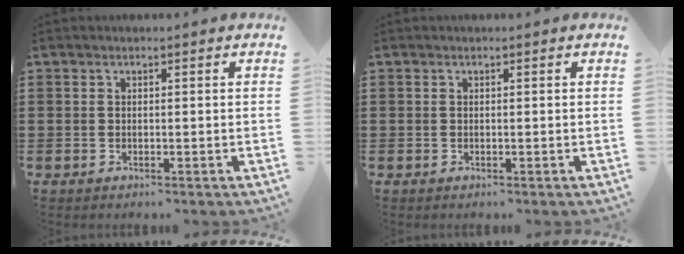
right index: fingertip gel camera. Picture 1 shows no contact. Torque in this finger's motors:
{"motor_torque": [0.29, 0.22, 0.00, 0.00]}